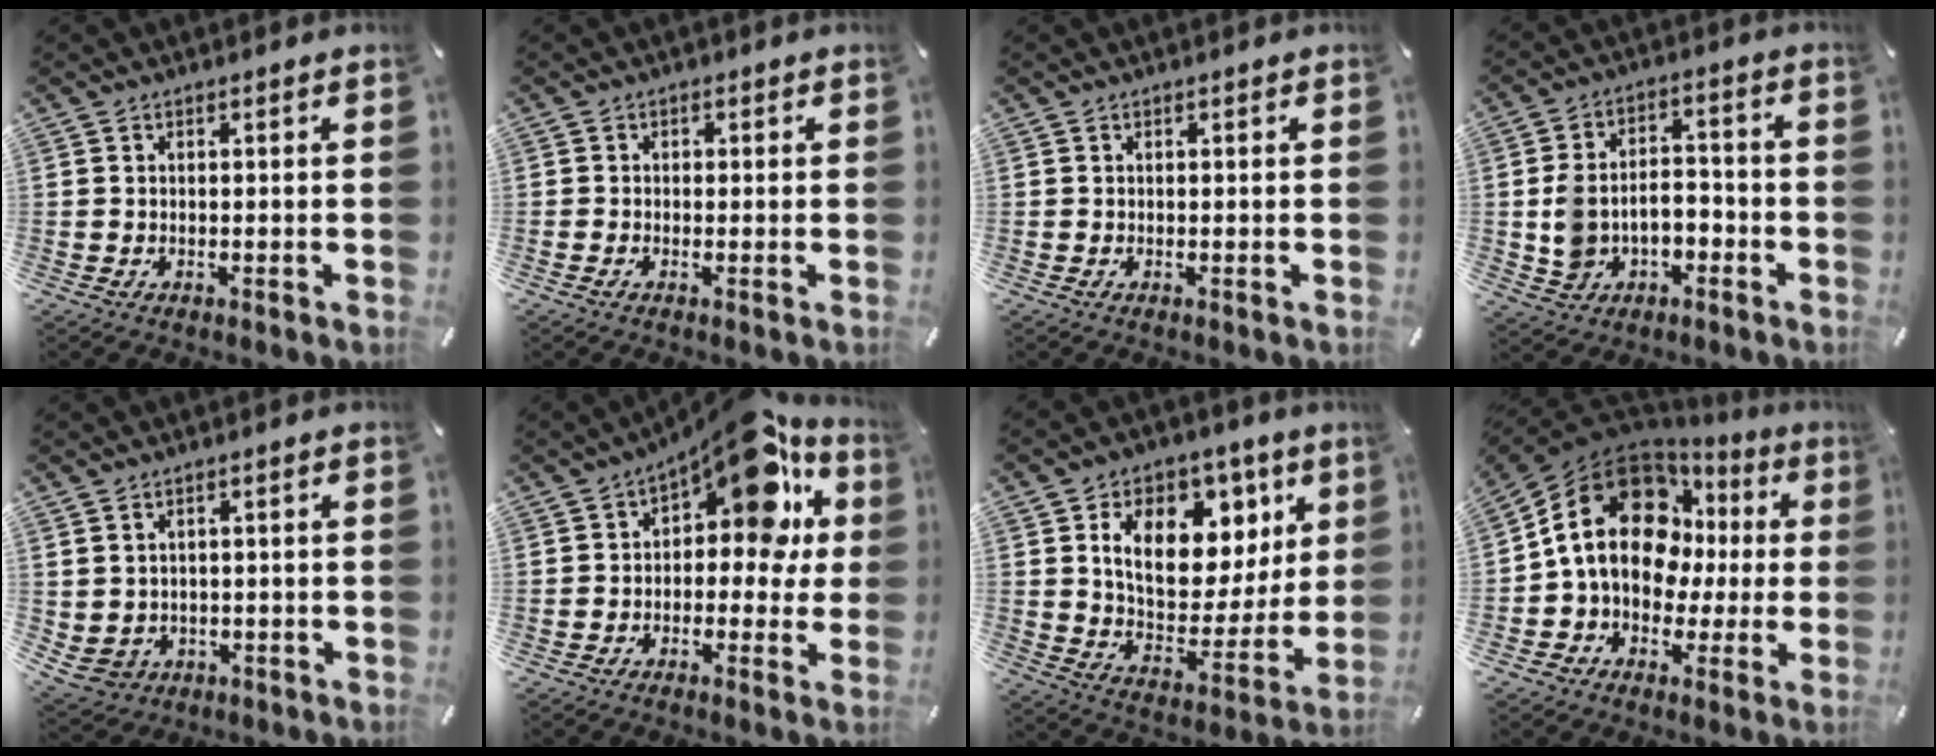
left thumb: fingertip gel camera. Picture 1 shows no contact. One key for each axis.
{"total": 1.3, "fx": -0.4, "fy": 1.0, "fz": 0.7, "tx": -0.013, "ty": 0.004, "tz": -0.008}
{"total": 0.0}
{"total": 8.6, "fx": -2.2, "fy": 7.0, "fz": 4.4, "tx": -0.085, "ty": 0.022, "tz": -0.036}
{"total": 3.4, "fx": 0.8, "fy": 3.3, "fz": 0.5, "tx": -0.029, "ty": -0.005, "tz": 0.012}
{"total": 15.6, "fx": 8.2, "fy": 7.3, "fz": 11.1, "tx": -0.150, "ty": -0.062, "tz": 0.136}
{"total": 16.9, "fx": 7.5, "fy": 11.4, "fz": 9.9, "tx": -0.153, "ty": -0.035, "tz": 0.135}
{"total": 18.6, "fx": 3.8, "fy": 14.4, "fz": 11.1, "tx": -0.217, "ty": -0.013, "tz": 0.069}